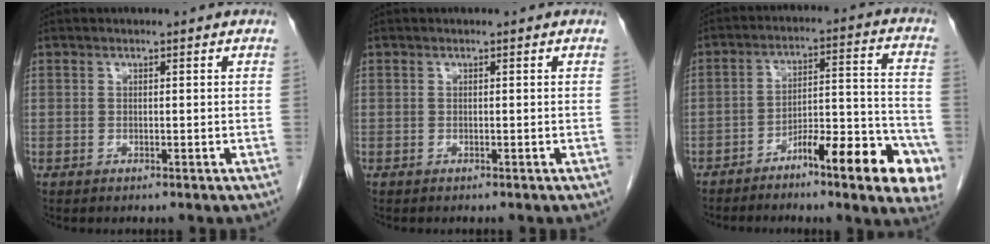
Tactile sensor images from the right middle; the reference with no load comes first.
{"total": 0.0}
{"total": 14.1, "force": [-7.7, 1.9, 11.7], "torque": [-0.157, 0.021, -0.111]}